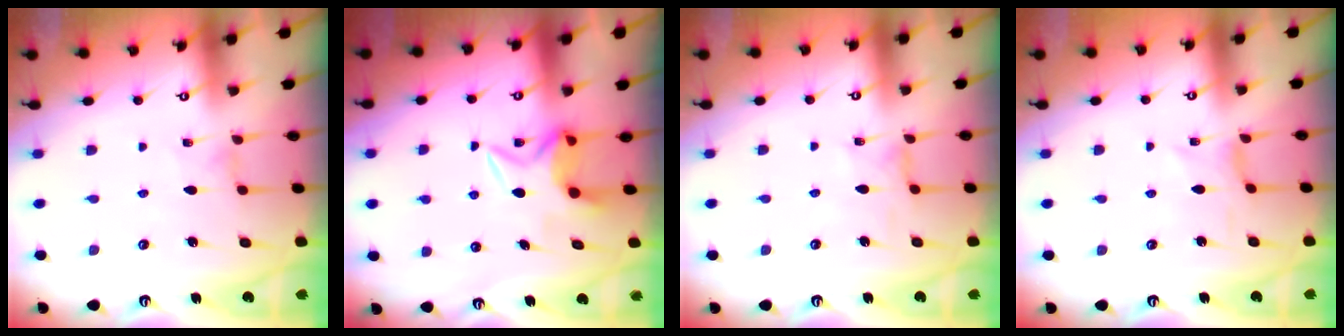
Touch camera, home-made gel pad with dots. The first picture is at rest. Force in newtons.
{"total": 6.6, "press": 6.6, "slide": 0.6}
{"total": 2.8, "press": 2.8, "slide": 0.4}
{"total": 0.0}